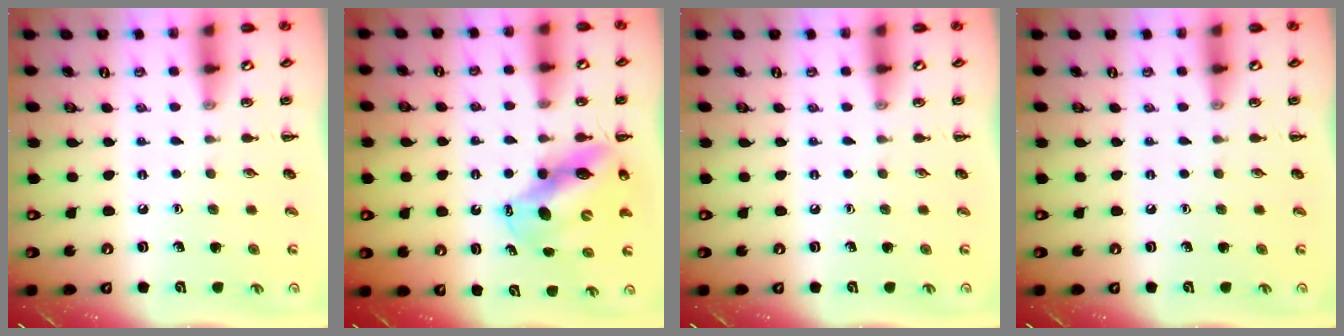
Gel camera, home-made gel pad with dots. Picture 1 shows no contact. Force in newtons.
{"total": 11.6, "press": 11.2, "slide": 3.1}
{"total": 0.0}
{"total": 0.0}